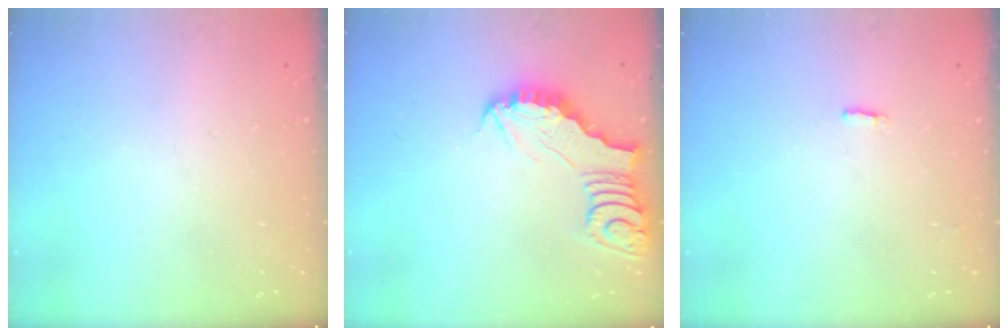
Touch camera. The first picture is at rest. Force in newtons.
{"total": 3.2, "press": 3.2, "slide": 0.3}
{"total": 2.2, "press": 2.1, "slide": 0.5}